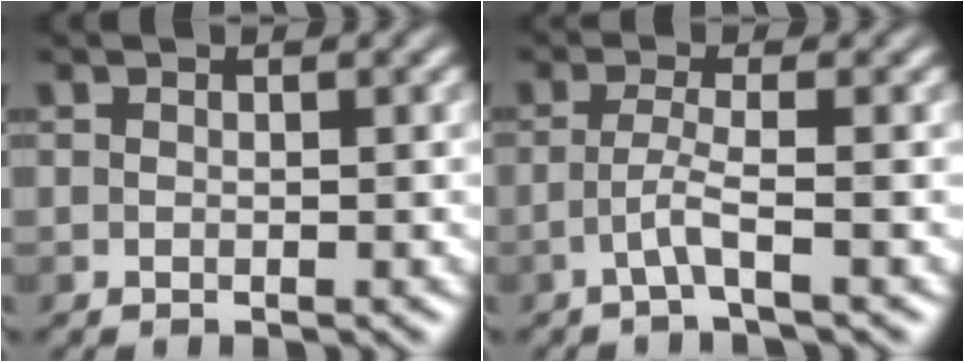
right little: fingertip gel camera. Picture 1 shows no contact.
{"total": 1.9, "force": [-1.1, -0.4, 1.5], "torque": [-0.038, 0.005, -0.025]}